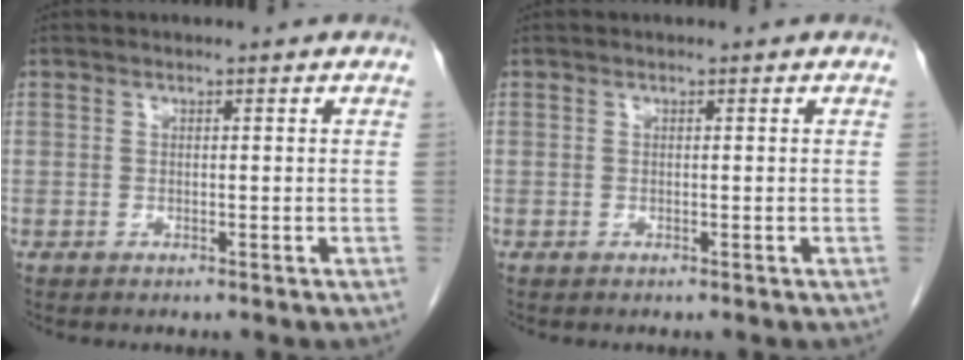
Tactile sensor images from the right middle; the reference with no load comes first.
{"total": 0.0}